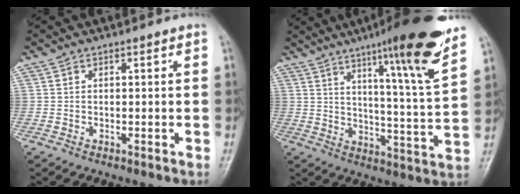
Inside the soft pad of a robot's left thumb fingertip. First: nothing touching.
{"total": 18.0, "force": [11.7, 0.8, 13.6], "torque": [-0.182, -0.066, 0.169]}